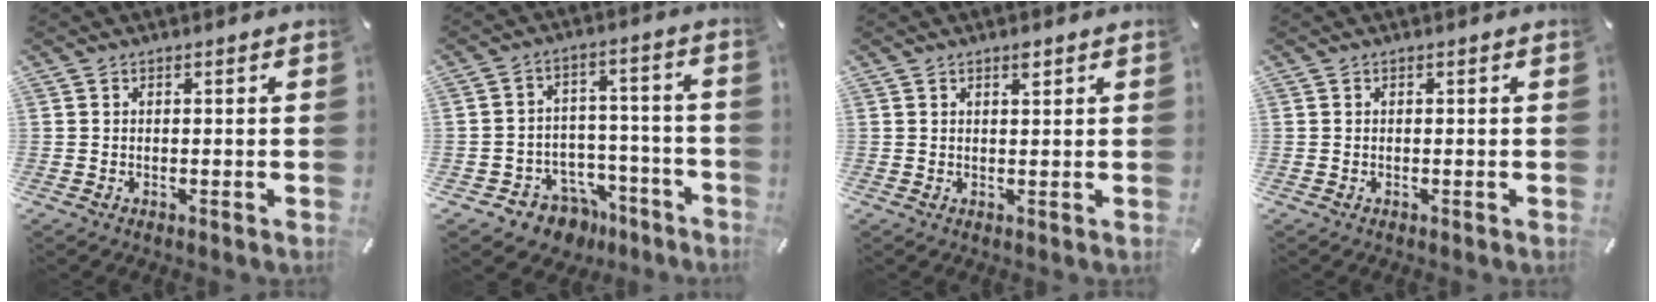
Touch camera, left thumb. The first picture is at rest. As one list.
[{"total": 8.1, "force": [-4.7, 6.4, 1.4], "torque": [-0.021, 0.032, -0.075]}, {"total": 1.7, "force": [1.1, 0.6, 1.2], "torque": [-0.017, -0.003, 0.017]}, {"total": 0.0}]